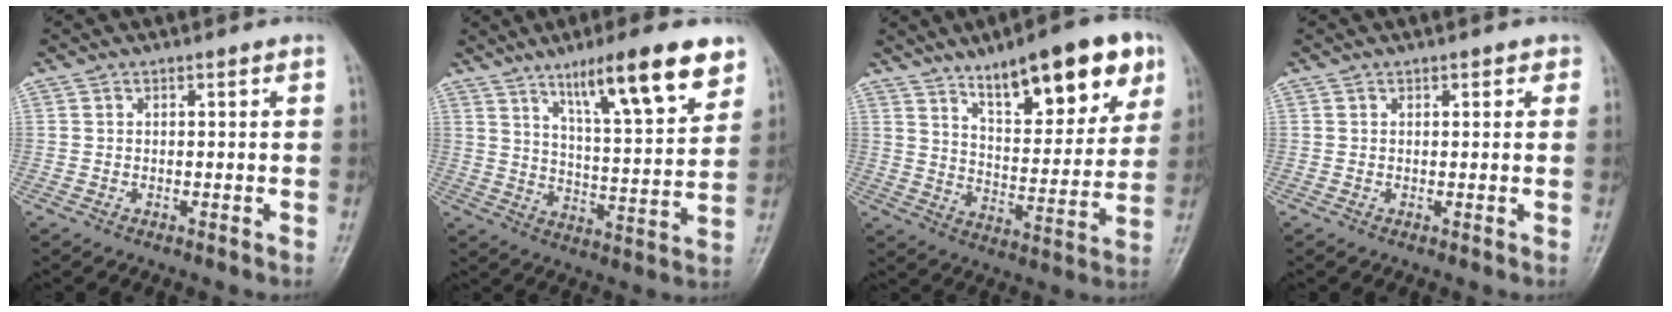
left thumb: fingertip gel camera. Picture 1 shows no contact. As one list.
[{"total": 16.7, "force": [10.4, 3.2, 12.6], "torque": [-0.175, -0.050, 0.169]}, {"total": 19.5, "force": [11.3, 6.9, 14.3], "torque": [-0.164, -0.048, 0.178]}, {"total": 1.4, "force": [0.7, 0.8, 0.9], "torque": [0.001, 0.000, 0.005]}]